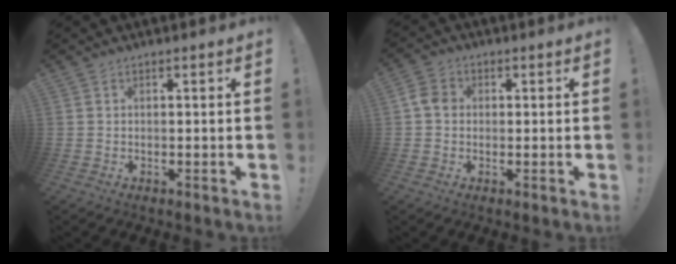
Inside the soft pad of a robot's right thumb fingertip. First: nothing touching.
{"total": 4.9, "force": [0.0, 3.9, 3.0], "torque": [-0.047, 0.013, 0.002]}